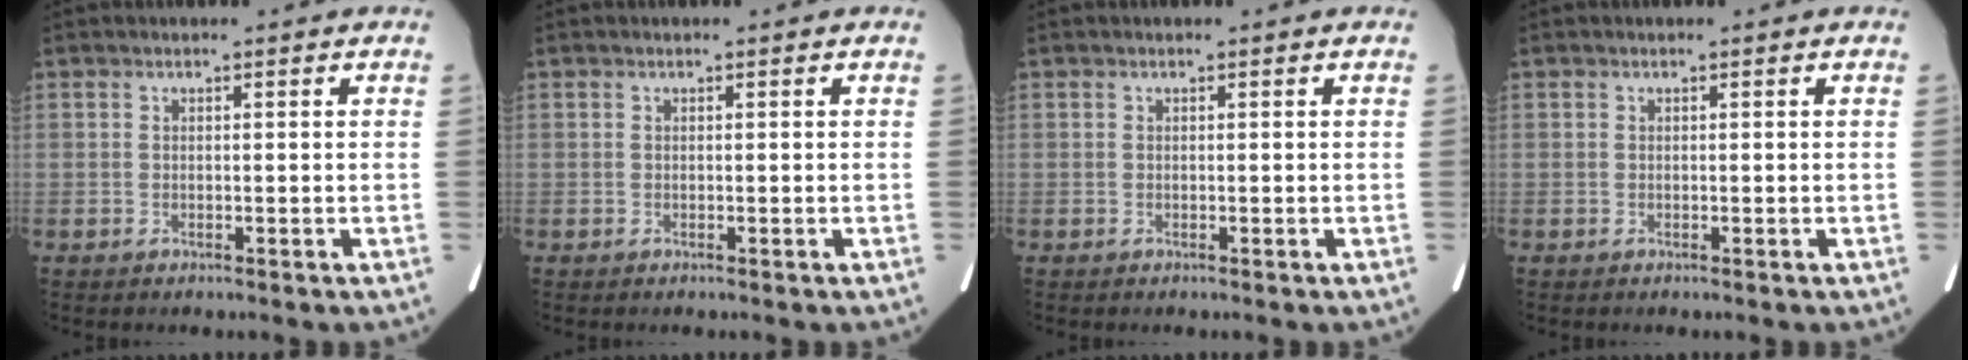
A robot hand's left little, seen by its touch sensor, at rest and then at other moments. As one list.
[{"total": 0.0}, {"total": 0.0}, {"total": 0.0}]